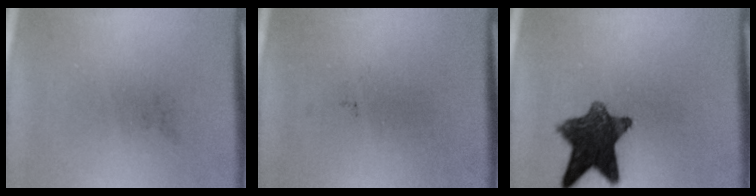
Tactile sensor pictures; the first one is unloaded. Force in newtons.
{"total": 0.0}
{"total": 10.1}